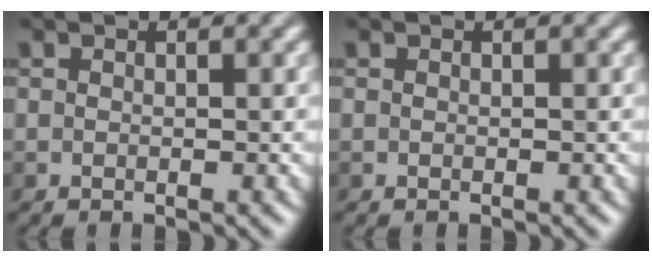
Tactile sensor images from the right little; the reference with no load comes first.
{"total": 0.0}